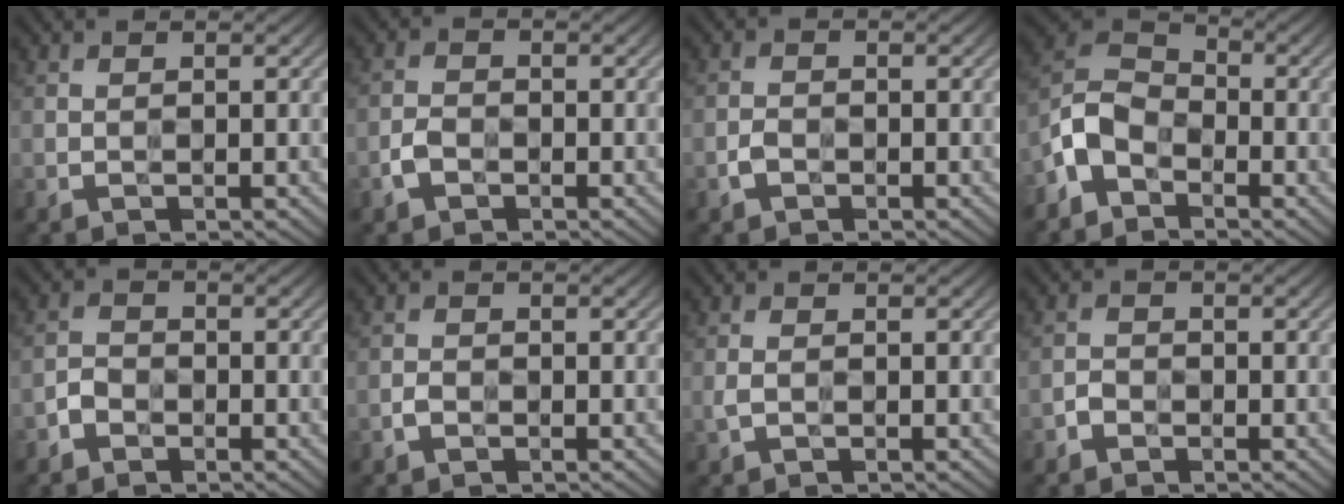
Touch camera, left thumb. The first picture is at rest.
{"total": 2.3, "force": [-1.2, 1.5, 1.2], "torque": [-0.026, 0.002, -0.030]}
{"total": 1.6, "force": [-0.9, 1.0, 0.8], "torque": [-0.016, 0.001, -0.021]}
{"total": 6.7, "force": [-4.0, 4.2, 3.5], "torque": [-0.083, 0.006, -0.098]}
{"total": 2.2, "force": [-1.4, 1.5, 0.8], "torque": [-0.012, 0.004, -0.035]}
{"total": 1.1, "force": [-0.7, 0.7, 0.5], "torque": [-0.011, 0.001, -0.016]}
{"total": 1.2, "force": [-0.3, 0.7, 1.0], "torque": [-0.027, 0.001, -0.009]}
{"total": 1.6, "force": [-1.1, 1.0, 0.5], "torque": [-0.006, 0.003, -0.025]}